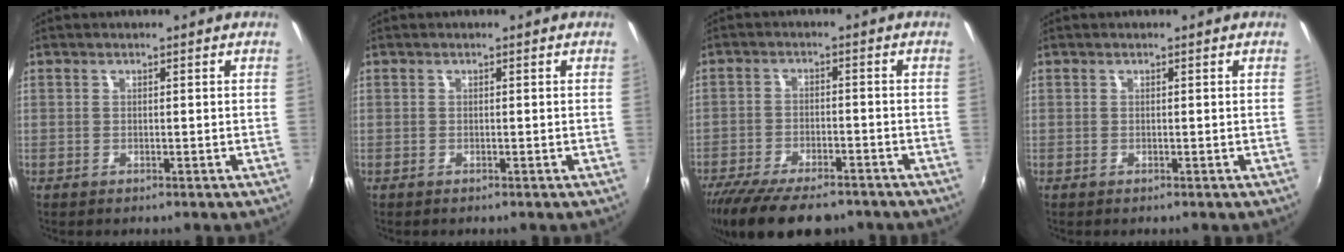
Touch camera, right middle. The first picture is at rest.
{"total": 0.0}
{"total": 15.3, "force": [-12.0, 5.0, 8.0], "torque": [-0.171, -0.040, -0.192]}
{"total": 0.0}